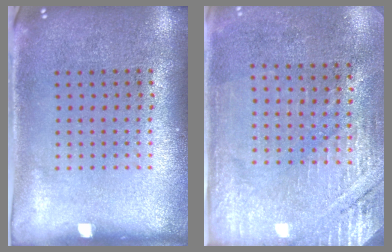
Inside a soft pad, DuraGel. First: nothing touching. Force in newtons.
{"total": 2.8, "press": 2.6, "slide": 0.9}